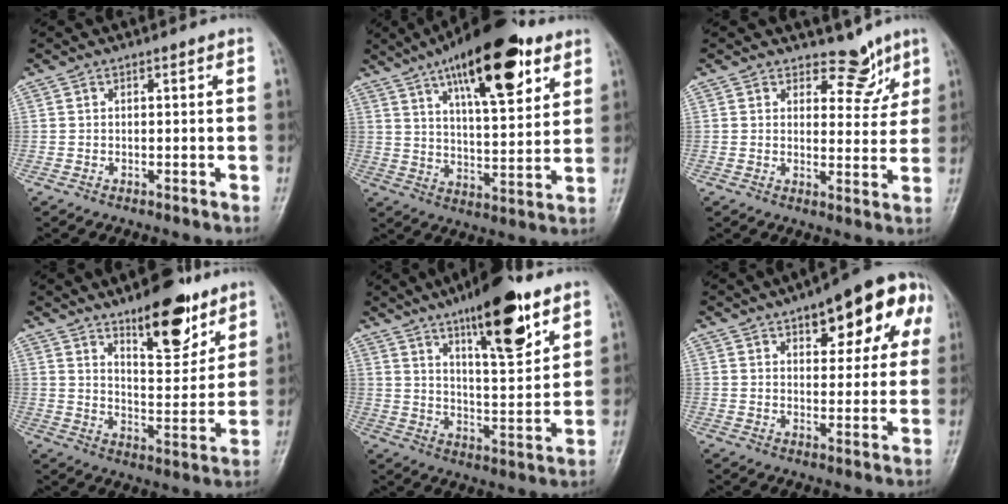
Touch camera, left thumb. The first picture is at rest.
{"total": 20.6, "force": [11.2, 7.4, 15.5], "torque": [-0.212, -0.037, 0.178]}
{"total": 5.5, "force": [4.4, 3.1, 1.1], "torque": [0.018, -0.033, 0.061]}
{"total": 13.8, "force": [9.2, 5.2, 8.9], "torque": [-0.093, -0.063, 0.145]}
{"total": 16.4, "force": [9.9, 4.7, 12.2], "torque": [-0.160, -0.055, 0.161]}
{"total": 16.3, "force": [7.3, 7.1, 12.7], "torque": [-0.116, -0.003, 0.087]}